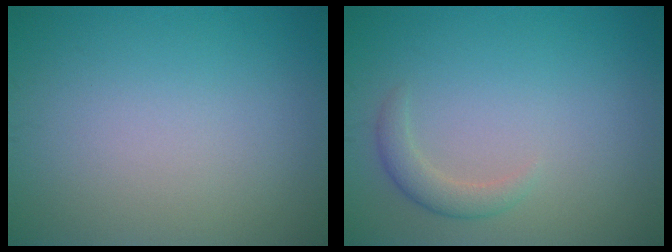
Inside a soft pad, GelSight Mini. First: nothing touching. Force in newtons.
{"total": 1.8, "press": 1.8, "slide": 0.3}